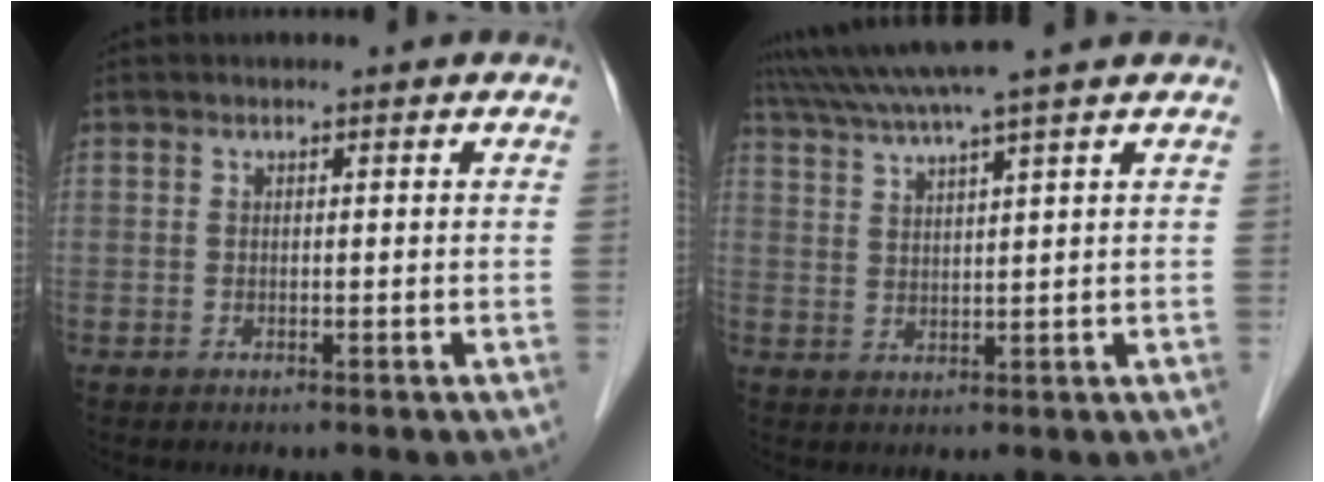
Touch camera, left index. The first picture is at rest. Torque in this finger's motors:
{"motor_torque": [1.03, -1.11, 0.48, 0.14]}